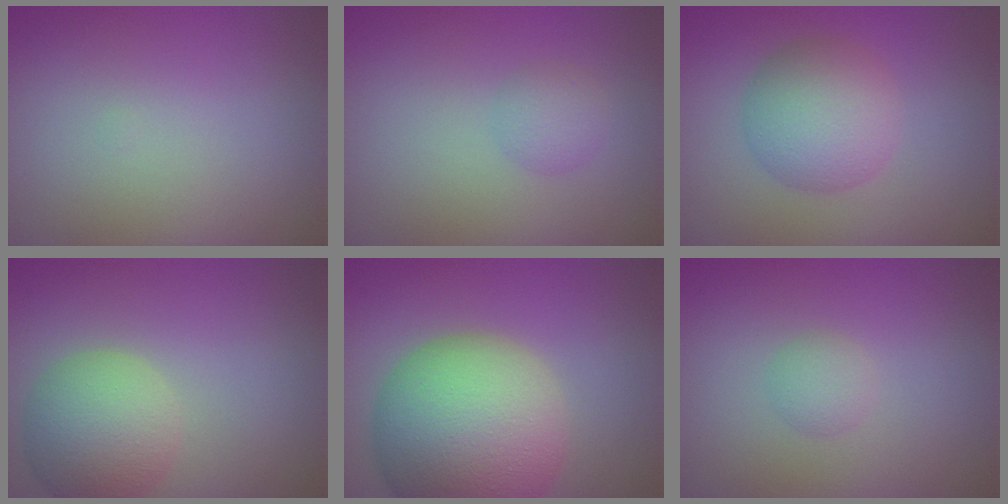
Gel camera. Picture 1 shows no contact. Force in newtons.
{"total": 1.7, "press": 1.7, "slide": 0.1}
{"total": 5.6, "press": 5.6, "slide": 0.1}
{"total": 5.4, "press": 5.4, "slide": 0.4}
{"total": 13.1, "press": 13.1, "slide": 0.8}
{"total": 1.4, "press": 1.4, "slide": 0.1}